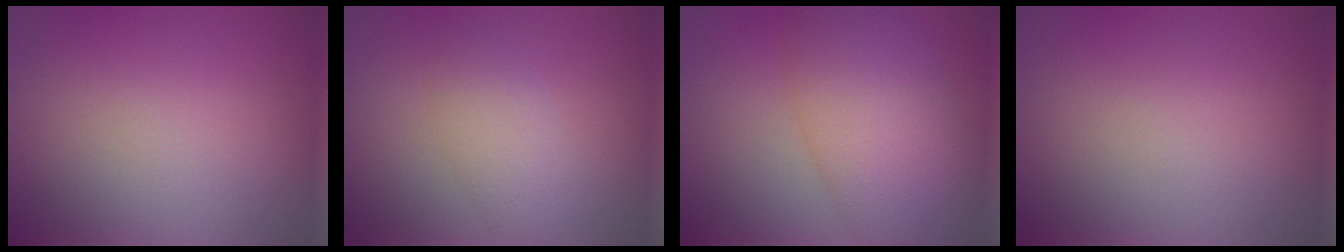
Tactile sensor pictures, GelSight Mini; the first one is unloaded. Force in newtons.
{"total": 2.6, "press": 2.6, "slide": 0.1}
{"total": 8.9, "press": 8.9, "slide": 0.3}
{"total": 0.0}